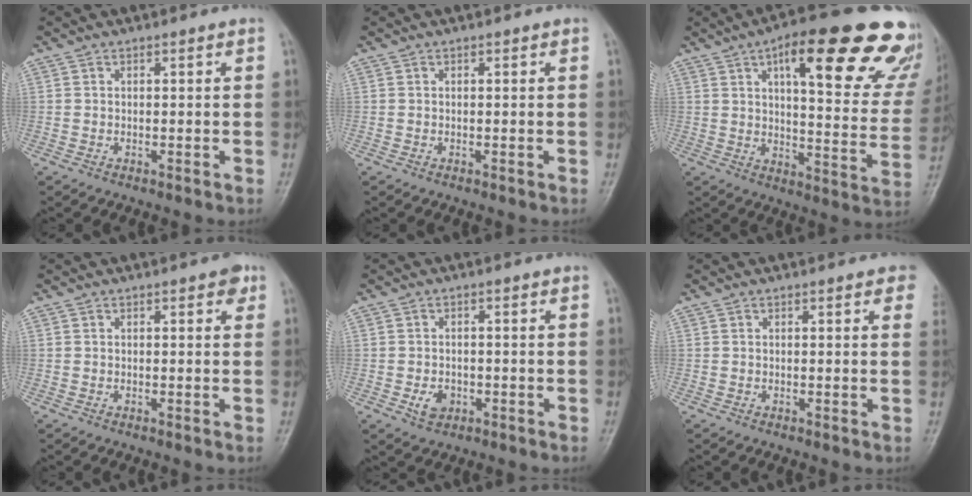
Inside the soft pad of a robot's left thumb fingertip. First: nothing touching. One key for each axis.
{"total": 0.0}
{"total": 28.2, "fx": 16.2, "fy": 8.8, "fz": 21.2, "tx": -0.237, "ty": -0.041, "tz": 0.208}
{"total": 2.1, "fx": 1.0, "fy": 1.0, "fz": 1.5, "tx": -0.010, "ty": -0.001, "tz": 0.009}
{"total": 3.3, "fx": -1.1, "fy": 2.6, "fz": 1.8, "tx": -0.022, "ty": 0.002, "tz": -0.014}
{"total": 6.4, "fx": 4.1, "fy": 2.1, "fz": 4.5, "tx": -0.027, "ty": -0.006, "tz": 0.037}